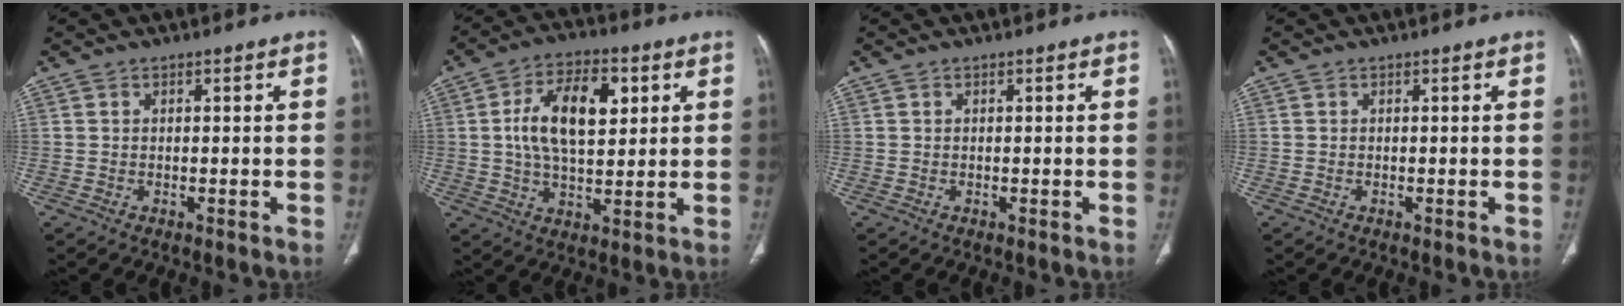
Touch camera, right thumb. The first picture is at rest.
{"total": 13.7, "force": [3.2, 7.3, 11.2], "torque": [-0.180, 0.001, 0.054]}
{"total": 0.0}
{"total": 0.0}